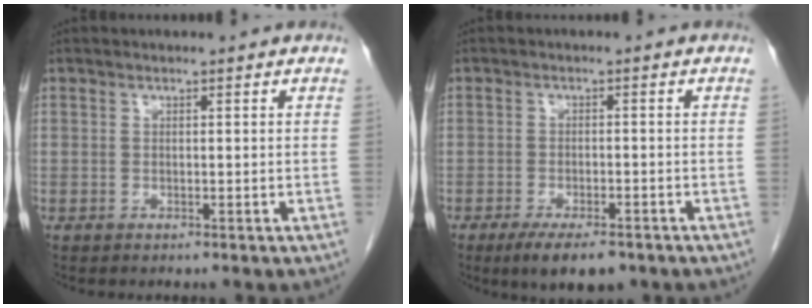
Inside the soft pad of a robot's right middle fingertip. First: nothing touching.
{"total": 6.7, "force": [-4.7, 2.1, 4.3], "torque": [-0.071, -0.012, -0.071]}